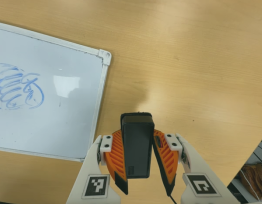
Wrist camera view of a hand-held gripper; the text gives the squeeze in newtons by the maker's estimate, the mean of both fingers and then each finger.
{"total": 8.0, "left": 6.9, "right": 9.0}